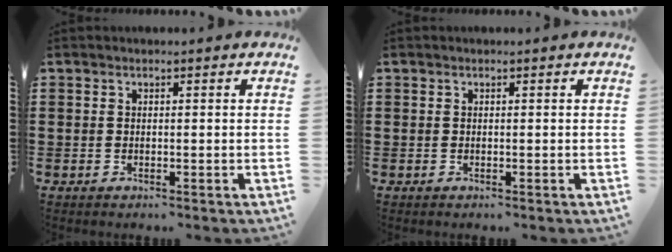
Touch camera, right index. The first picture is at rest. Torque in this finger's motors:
{"motor_torque": [-0.68, 1.45, 0.00, -0.01]}